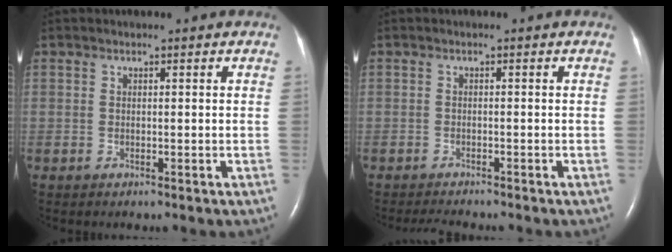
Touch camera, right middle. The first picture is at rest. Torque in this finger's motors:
{"motor_torque": [0.05, -0.05, -0.03, -0.01]}